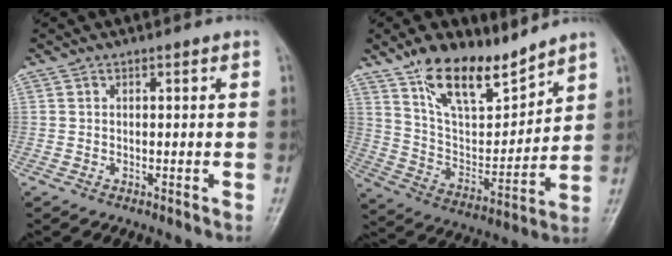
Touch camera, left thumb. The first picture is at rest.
{"total": 15.3, "force": [11.6, 5.9, 8.1], "torque": [-0.107, -0.068, 0.219]}